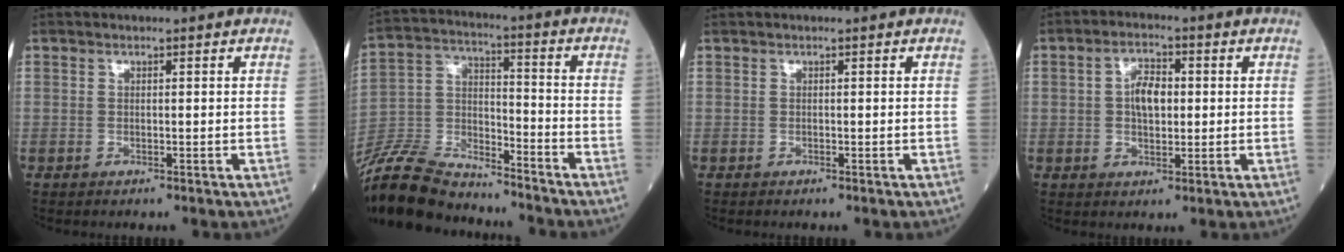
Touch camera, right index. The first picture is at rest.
{"total": 15.9, "force": [-14.9, 3.5, 4.3], "torque": [-0.089, 0.019, -0.271]}
{"total": 0.0}
{"total": 5.0, "force": [0.4, 2.7, 4.2], "torque": [-0.078, 0.010, 0.006]}